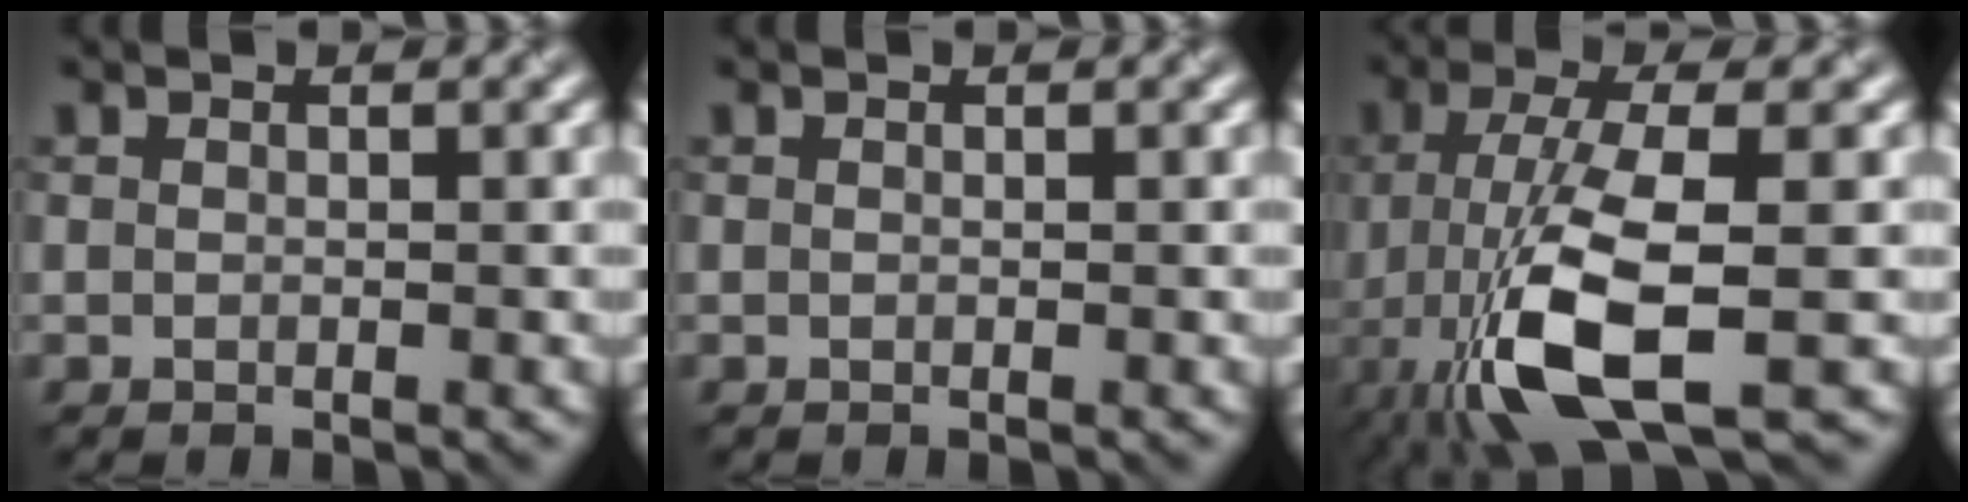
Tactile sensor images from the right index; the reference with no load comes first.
{"total": 0.0}
{"total": 8.2, "force": [-2.2, 2.1, 7.7], "torque": [-0.155, -0.004, -0.044]}